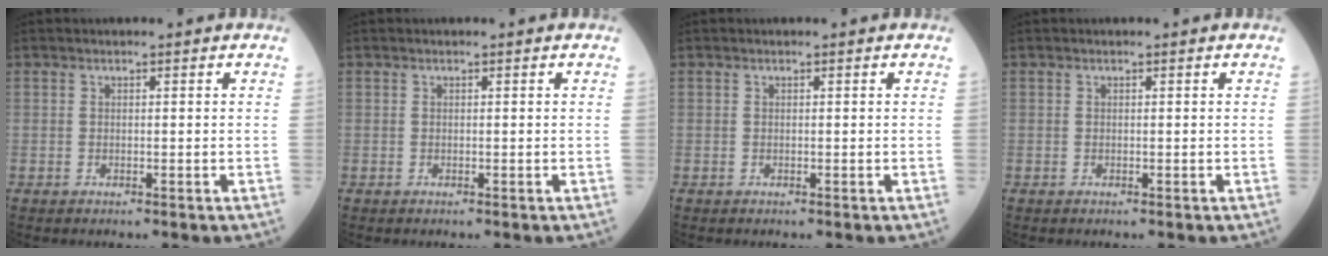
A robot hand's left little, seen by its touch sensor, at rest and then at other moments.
{"total": 0.0}
{"total": 0.0}
{"total": 0.0}